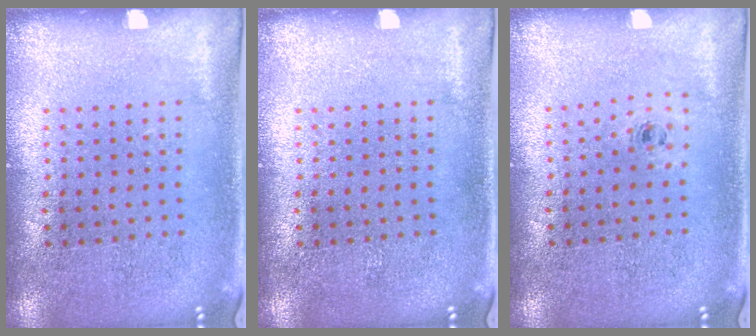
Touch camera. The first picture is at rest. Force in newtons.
{"total": 0.0}
{"total": 0.5, "press": 0.3, "slide": 0.4}